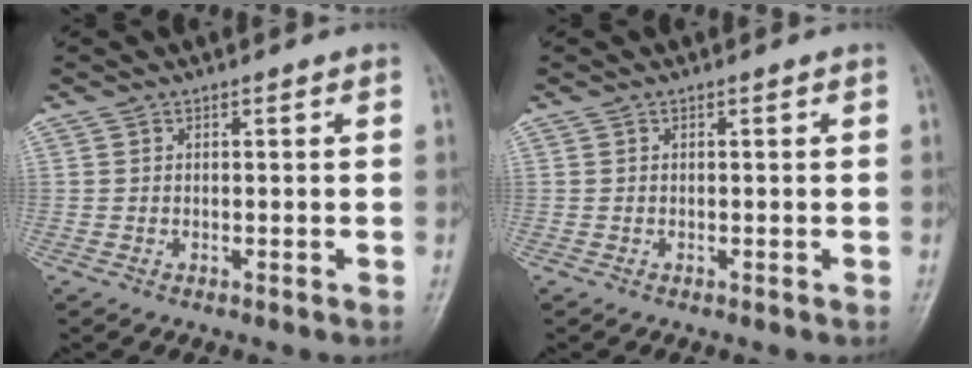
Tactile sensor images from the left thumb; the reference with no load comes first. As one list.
[{"total": 0.0}]